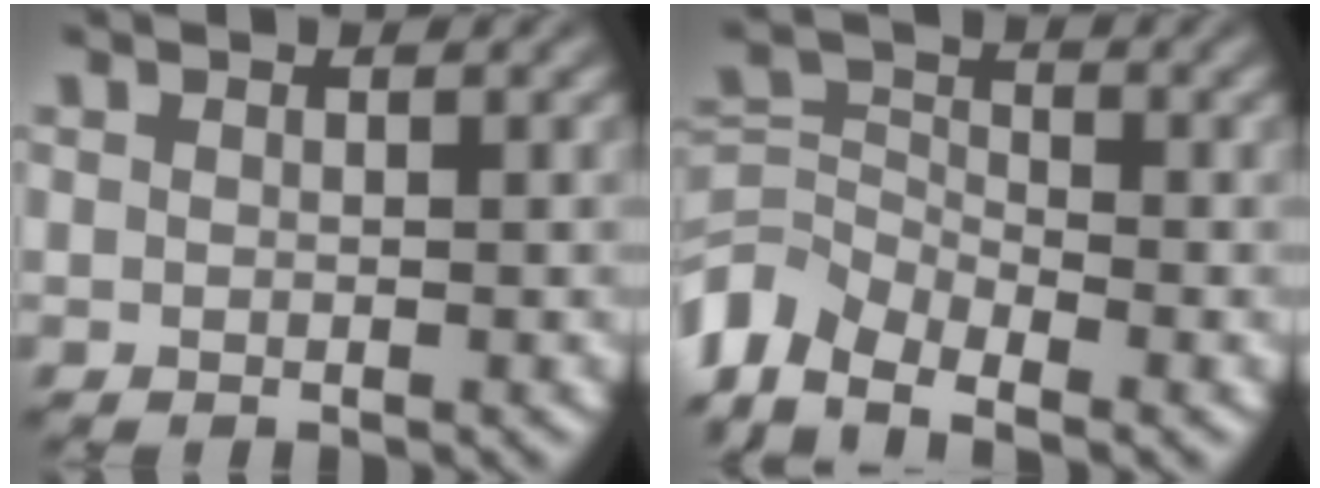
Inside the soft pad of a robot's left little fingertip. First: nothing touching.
{"total": 6.3, "force": [-4.8, 3.0, 2.7], "torque": [-0.056, 0.002, -0.117]}